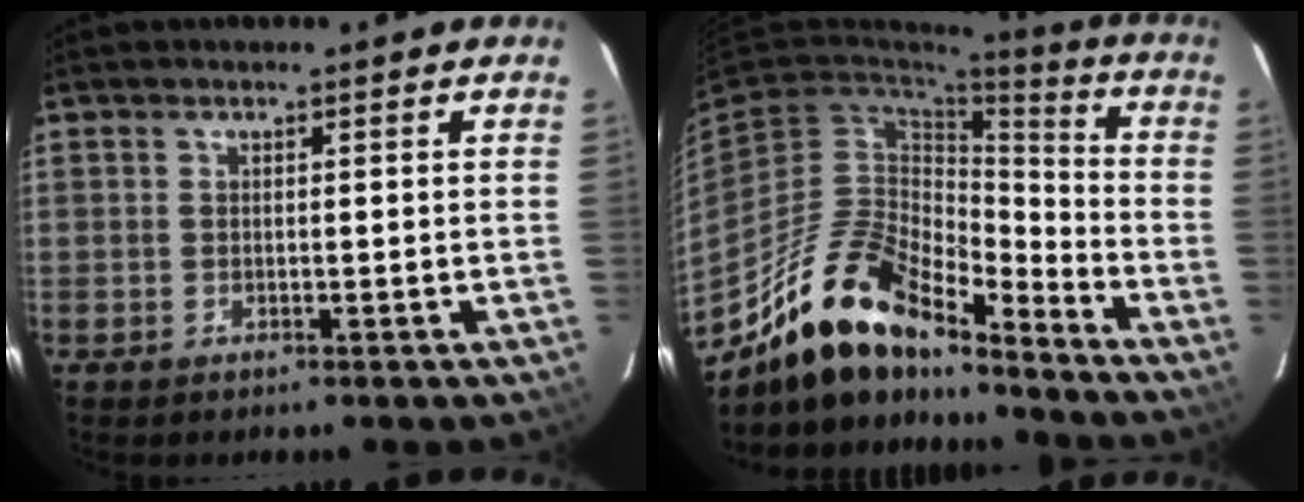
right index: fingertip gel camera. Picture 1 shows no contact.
{"total": 18.7, "force": [-14.9, 6.0, 9.6], "torque": [-0.172, 0.010, -0.275]}